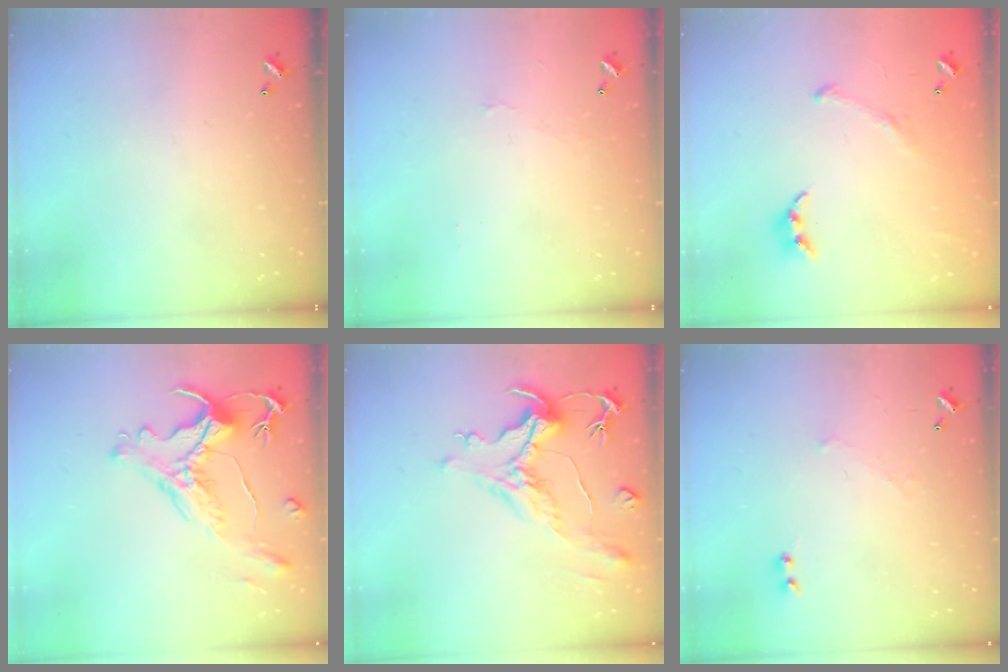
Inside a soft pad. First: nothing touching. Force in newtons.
{"total": 0.0}
{"total": 2.3, "press": 2.3, "slide": 0.5}
{"total": 2.8, "press": 2.5, "slide": 1.3}
{"total": 1.6, "press": 0.0, "slide": 1.6}
{"total": 0.9, "press": 0.3, "slide": 0.8}